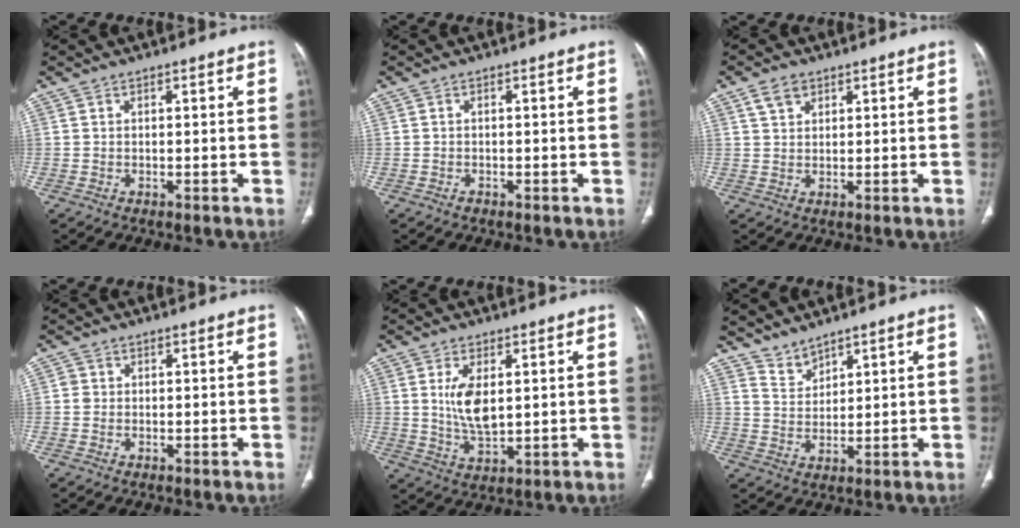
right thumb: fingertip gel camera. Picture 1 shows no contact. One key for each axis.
{"total": 0.7, "fx": -0.5, "fy": 0.4, "fz": 0.2, "tx": -0.003, "ty": 0.001, "tz": -0.009}
{"total": 3.7, "fx": 2.1, "fy": 2.4, "fz": 1.8, "tx": -0.025, "ty": -0.006, "tz": 0.044}
{"total": 1.3, "fx": 0.0, "fy": 1.2, "fz": 0.4, "tx": -0.001, "ty": 0.003, "tz": 0.000}
{"total": 7.6, "fx": 1.5, "fy": 3.7, "fz": 6.5, "tx": -0.122, "ty": -0.014, "tz": 0.037}
{"total": 3.5, "fx": 3.3, "fy": 1.1, "fz": 0.5, "tx": 0.001, "ty": -0.025, "tz": 0.072}